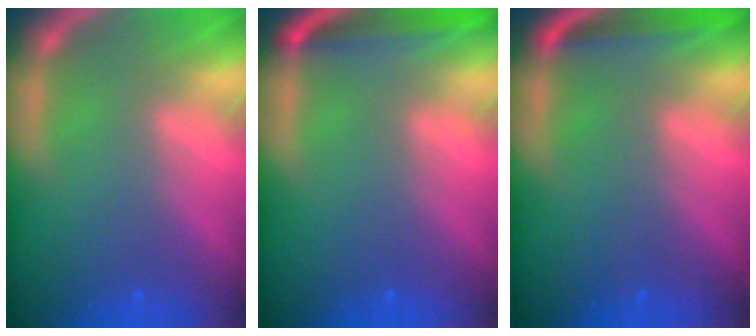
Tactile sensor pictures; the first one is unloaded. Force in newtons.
{"total": 3.4}
{"total": 2.5}